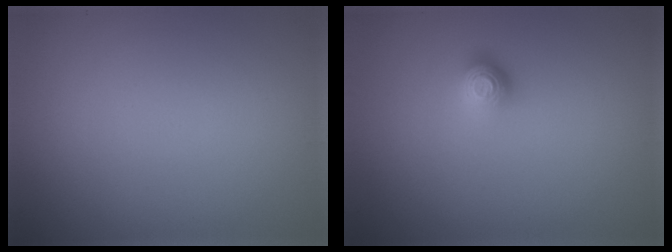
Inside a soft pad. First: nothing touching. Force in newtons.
{"total": 1.6, "press": 1.2, "slide": 1.1}